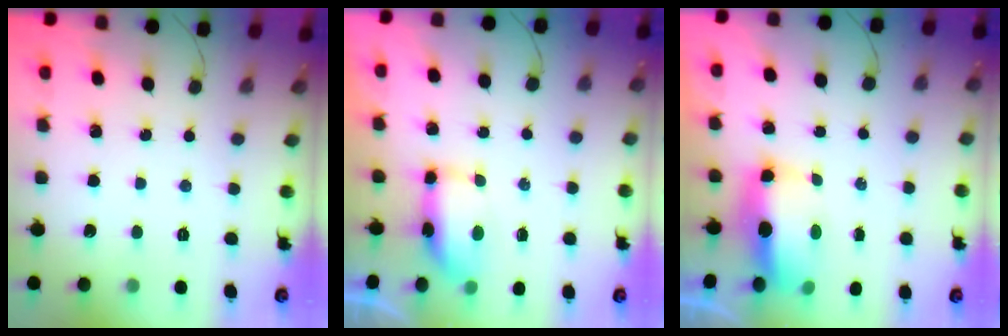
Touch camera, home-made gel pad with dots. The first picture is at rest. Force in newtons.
{"total": 13.7, "press": 8.7, "slide": 10.5}
{"total": 8.0, "press": 7.9, "slide": 0.9}